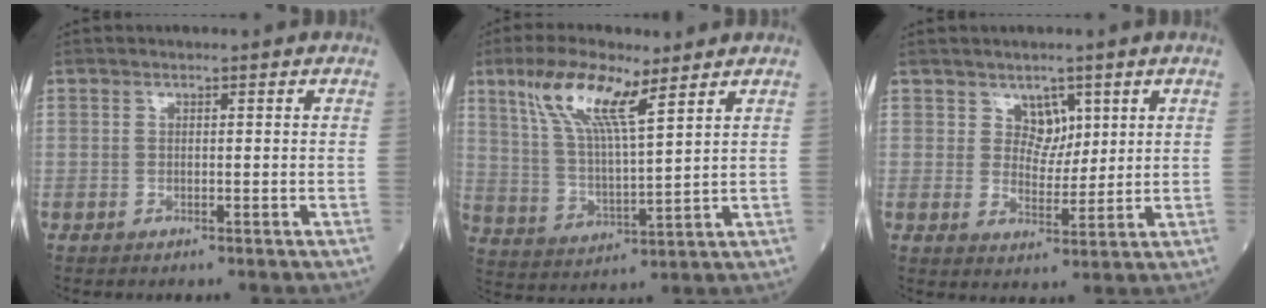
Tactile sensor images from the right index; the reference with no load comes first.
{"total": 12.3, "force": [7.0, 2.6, 9.7], "torque": [-0.206, 0.011, 0.138]}
{"total": 4.7, "force": [2.4, 3.3, 2.3], "torque": [-0.040, 0.005, 0.049]}